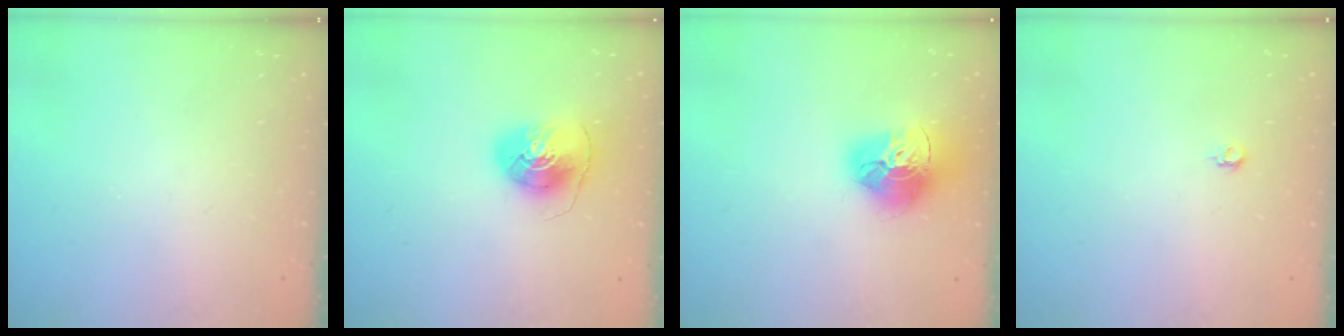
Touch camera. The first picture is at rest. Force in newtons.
{"total": 8.5, "press": 8.4, "slide": 0.7}
{"total": 17.4, "press": 17.3, "slide": 1.7}
{"total": 4.0, "press": 3.9, "slide": 0.7}